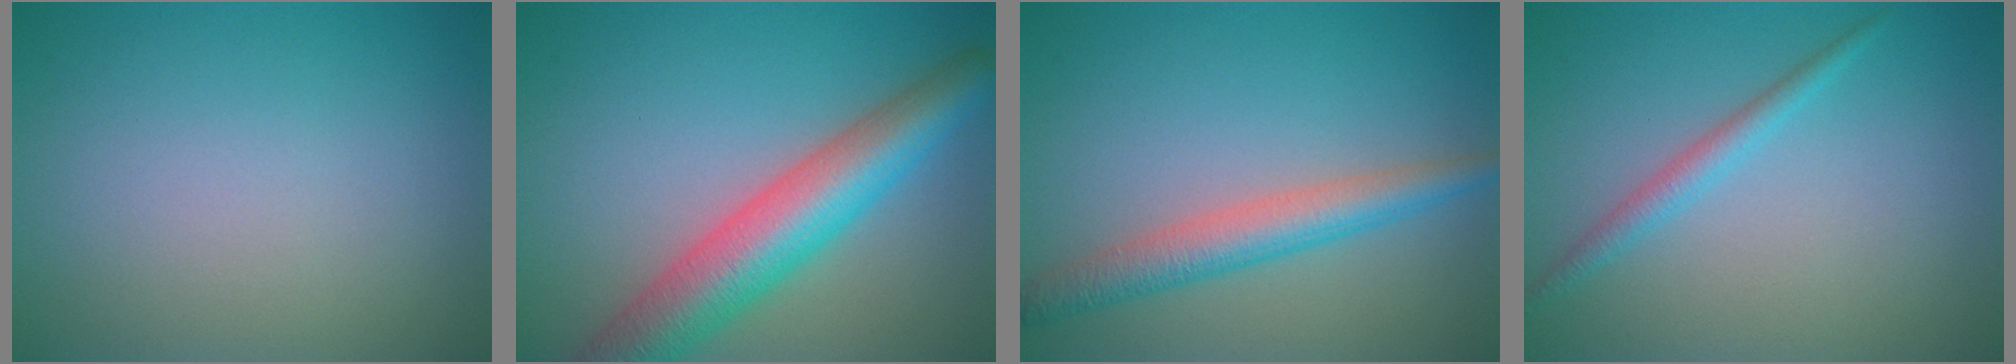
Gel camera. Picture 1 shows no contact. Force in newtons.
{"total": 8.1, "press": 8.1, "slide": 0.4}
{"total": 3.9, "press": 3.9, "slide": 0.1}
{"total": 1.8, "press": 1.8, "slide": 0.1}